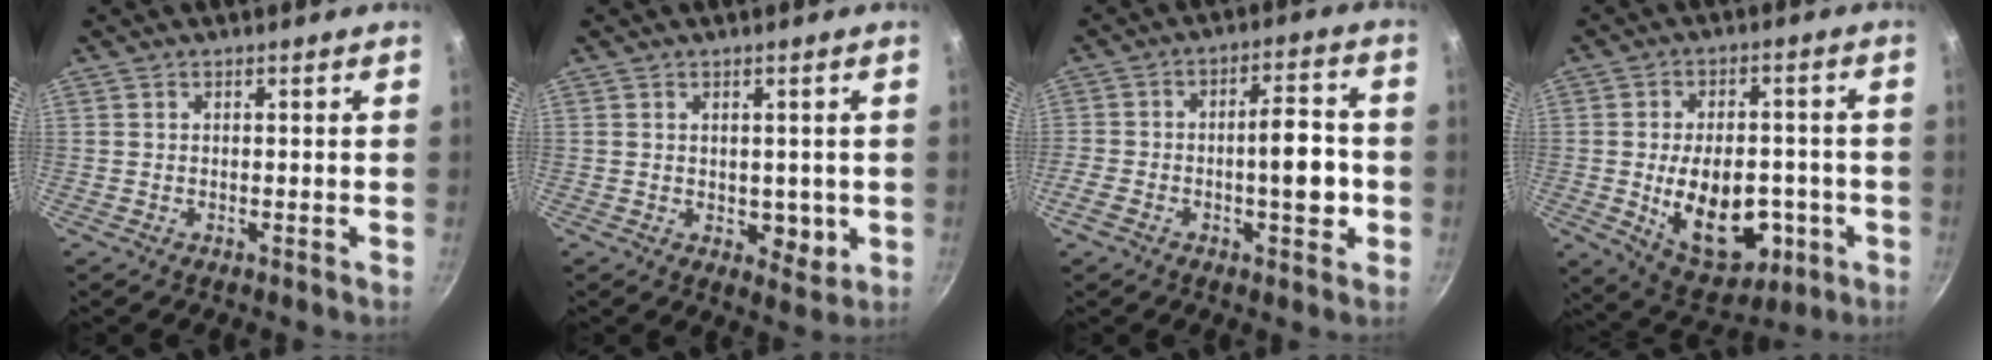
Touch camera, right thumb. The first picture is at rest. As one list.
[{"total": 4.4, "force": [-0.1, 3.0, 3.2], "torque": [-0.028, -0.014, 0.002]}, {"total": 10.6, "force": [-2.8, 4.7, 9.1], "torque": [-0.112, 0.040, -0.050]}, {"total": 17.1, "force": [-3.7, 10.7, 12.8], "torque": [-0.158, 0.007, -0.035]}]